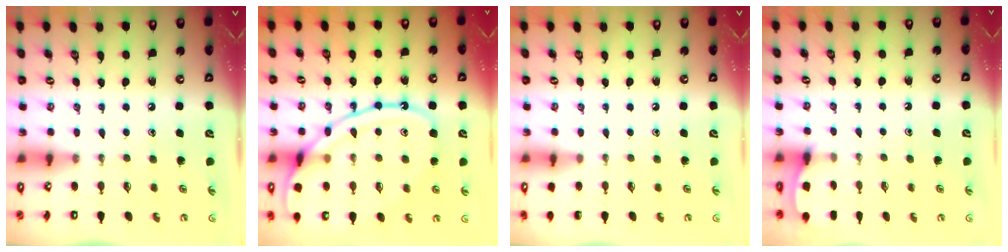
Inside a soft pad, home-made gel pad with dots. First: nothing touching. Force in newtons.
{"total": 15.7, "press": 15.6, "slide": 1.4}
{"total": 0.0}
{"total": 2.6, "press": 2.6, "slide": 0.3}